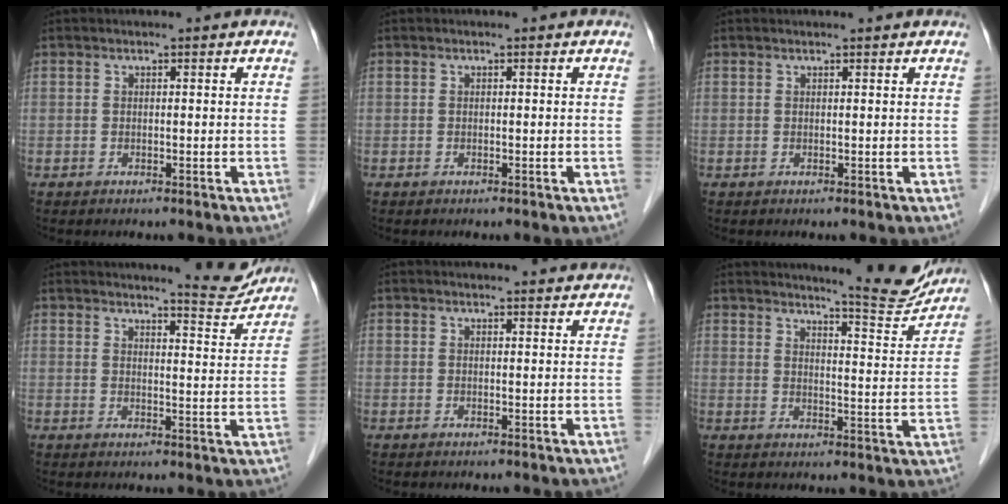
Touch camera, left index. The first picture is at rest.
{"total": 0.0}
{"total": 1.6, "force": [1.6, 0.0, 0.3], "torque": [-0.009, 0.006, 0.019]}
{"total": 6.2, "force": [6.1, 0.1, 0.8], "torque": [-0.018, -0.029, 0.071]}
{"total": 3.8, "force": [3.8, 0.4, 0.6], "torque": [-0.013, 0.005, 0.037]}
{"total": 10.5, "force": [10.4, -0.1, 2.0], "torque": [-0.028, -0.038, 0.128]}